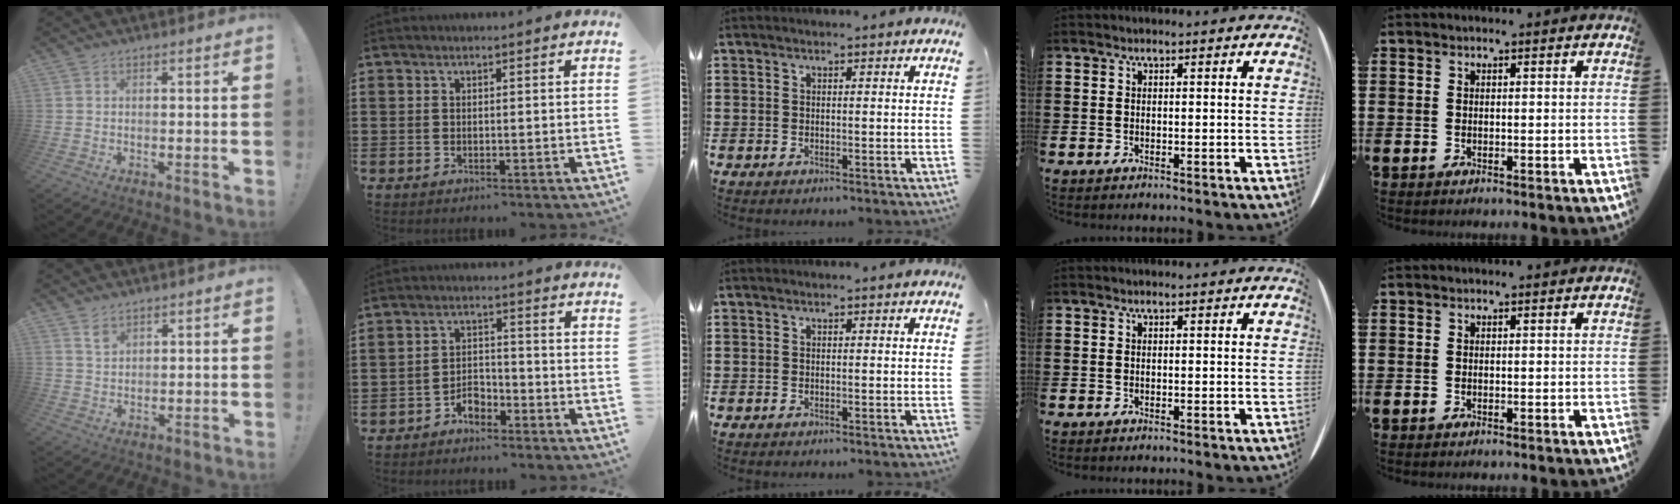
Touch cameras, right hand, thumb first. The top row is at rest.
{"thumb": {"total": 3.1, "force": [2.3, 1.6, 1.3], "torque": [-0.006, -0.019, 0.039]}, "index": {"total": 3.5, "force": [-2.9, 1.4, 1.1], "torque": [-0.025, 0.007, -0.059]}}